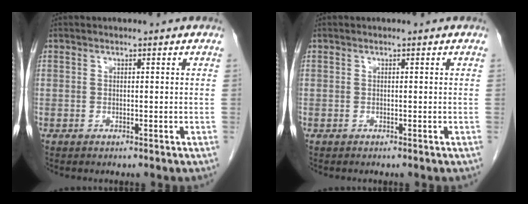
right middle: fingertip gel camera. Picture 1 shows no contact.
{"total": 0.0}